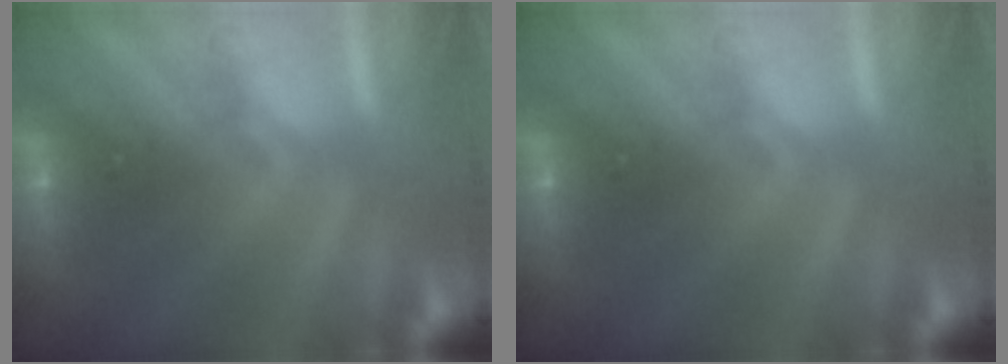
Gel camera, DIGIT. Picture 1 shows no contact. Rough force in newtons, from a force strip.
{"total": 0.0}